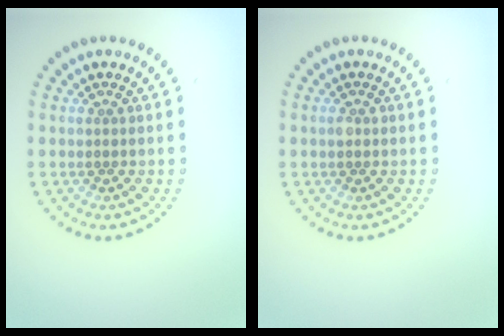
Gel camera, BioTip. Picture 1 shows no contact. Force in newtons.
{"total": 1.2, "press": 1.2, "slide": 0.0}